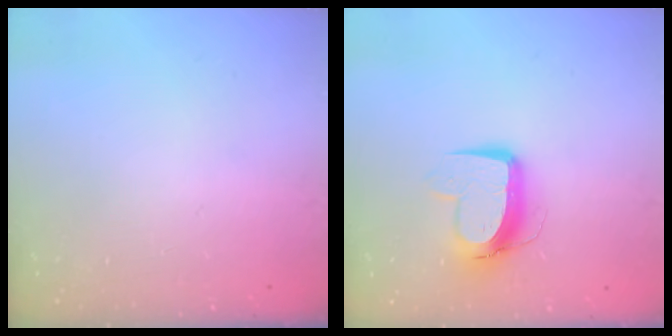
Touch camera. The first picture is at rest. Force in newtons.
{"total": 10.9, "press": 10.9, "slide": 1.2}